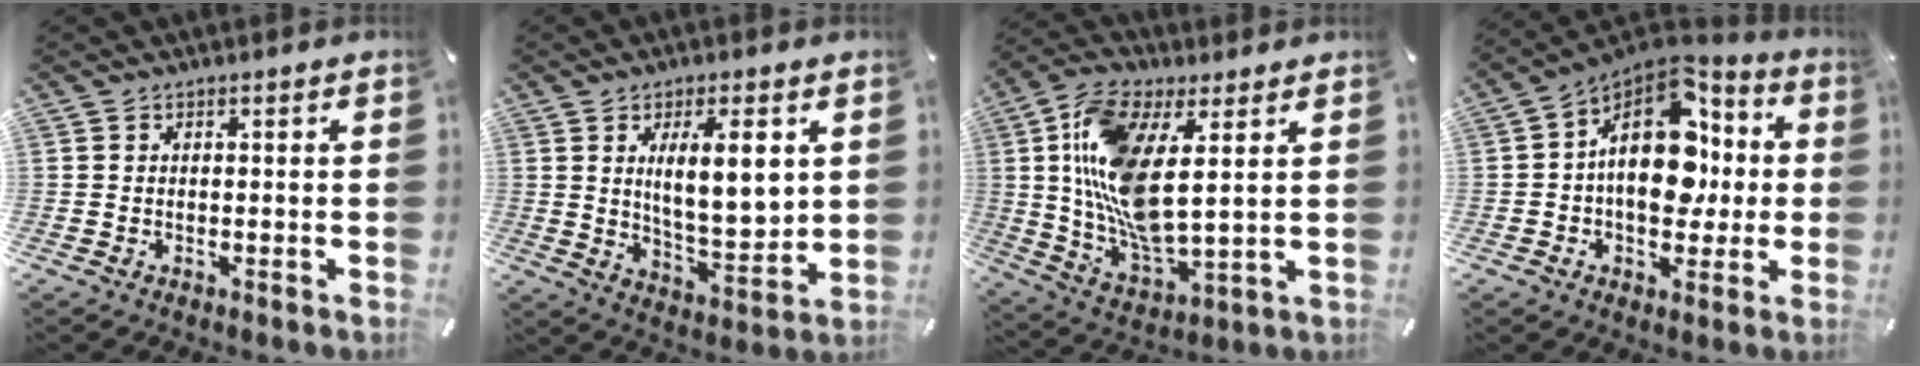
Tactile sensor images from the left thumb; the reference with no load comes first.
{"total": 11.7, "force": [4.3, 4.4, 10.0], "torque": [-0.148, -0.019, 0.067]}
{"total": 15.0, "force": [4.4, 6.5, 12.8], "torque": [-0.290, -0.022, 0.081]}
{"total": 19.4, "force": [2.6, 13.2, 14.0], "torque": [-0.217, -0.021, 0.046]}